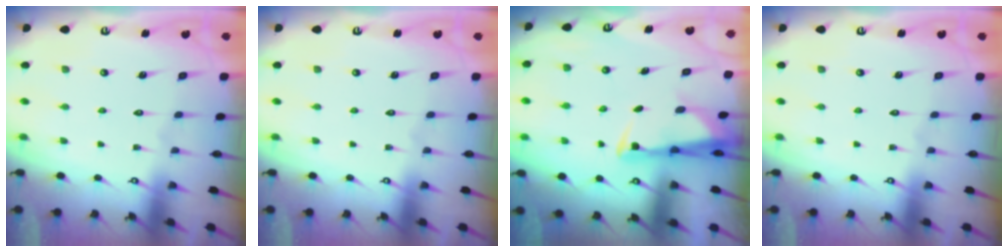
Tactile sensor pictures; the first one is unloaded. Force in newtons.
{"total": 0.0}
{"total": 2.9, "press": 2.8, "slide": 0.9}
{"total": 0.0}